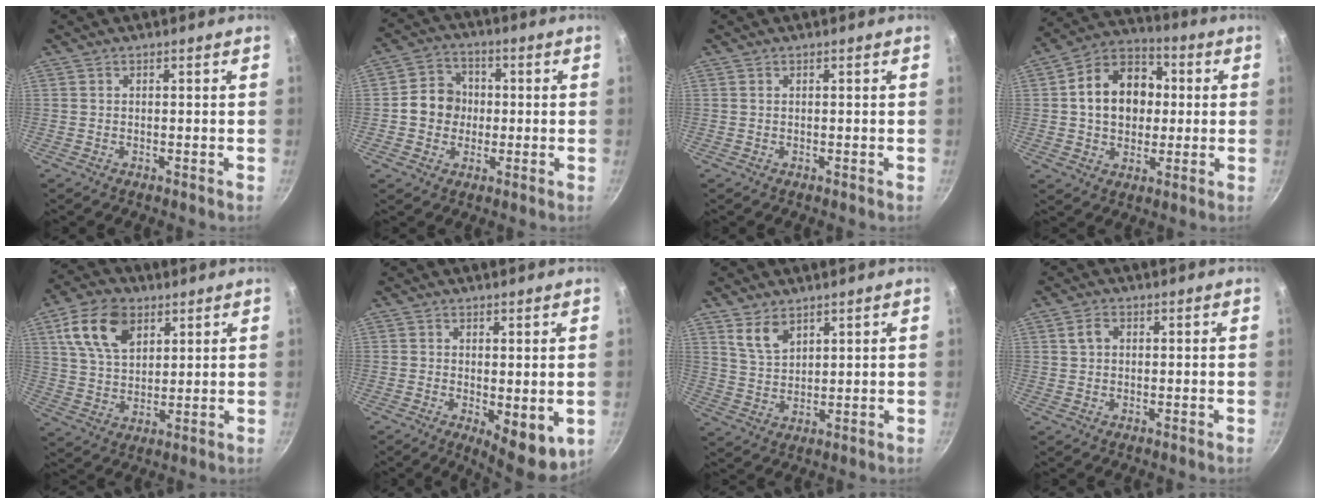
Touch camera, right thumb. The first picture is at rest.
{"total": 8.2, "force": [-0.3, 7.4, 3.6], "torque": [-0.025, 0.016, -0.019]}
{"total": 0.0}
{"total": 15.0, "force": [1.5, 11.6, 9.4], "torque": [-0.122, 0.025, 0.012]}
{"total": 12.9, "force": [5.8, 8.1, 8.3], "torque": [-0.129, -0.008, 0.108]}
{"total": 7.6, "force": [-0.6, 3.4, 6.8], "torque": [-0.077, -0.013, 0.000]}
{"total": 5.7, "force": [3.8, 3.0, 3.1], "torque": [-0.050, -0.022, 0.080]}
{"total": 2.7, "force": [0.7, 2.0, 1.6], "torque": [-0.022, 0.007, 0.012]}